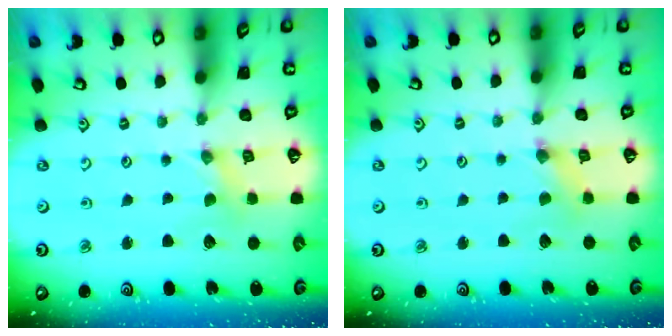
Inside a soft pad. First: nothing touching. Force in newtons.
{"total": 1.3, "press": 1.3, "slide": 0.3}